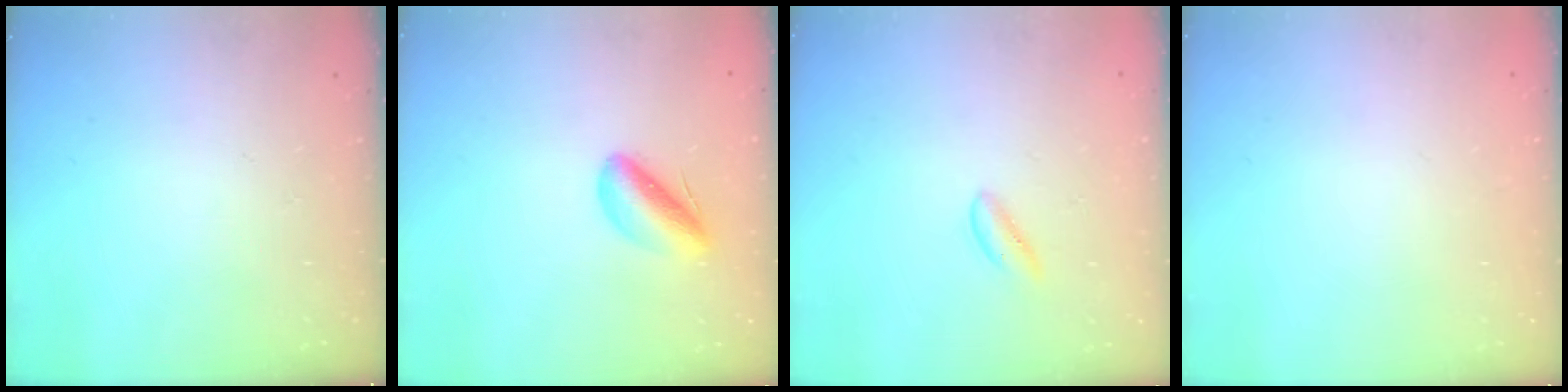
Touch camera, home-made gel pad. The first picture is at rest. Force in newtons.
{"total": 7.1, "press": 6.9, "slide": 1.7}
{"total": 0.7, "press": 0.6, "slide": 0.4}
{"total": 2.2, "press": 2.2, "slide": 0.1}